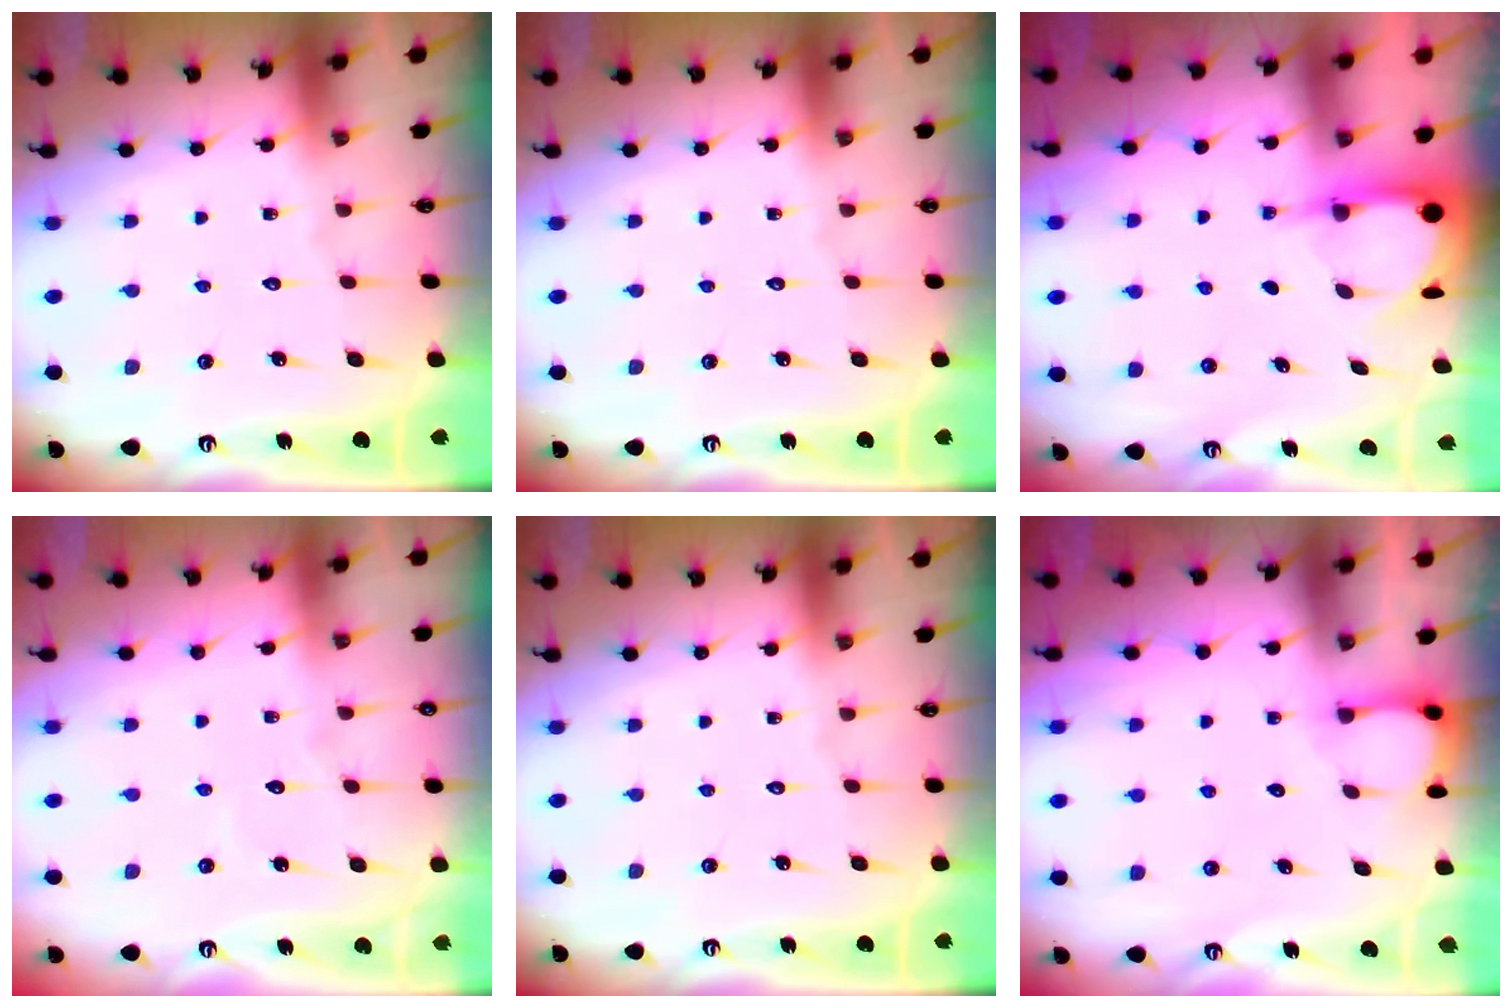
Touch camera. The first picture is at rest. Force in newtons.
{"total": 0.0}
{"total": 3.9, "press": 3.9, "slide": 0.3}
{"total": 2.5, "press": 2.5, "slide": 0.2}
{"total": 0.0}
{"total": 2.1, "press": 2.1, "slide": 0.3}